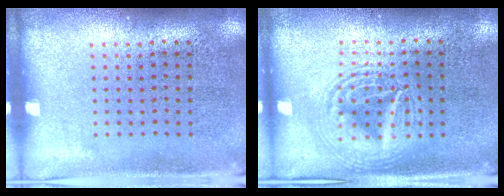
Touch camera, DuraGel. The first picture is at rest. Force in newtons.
{"total": 2.6, "press": 2.6, "slide": 0.3}